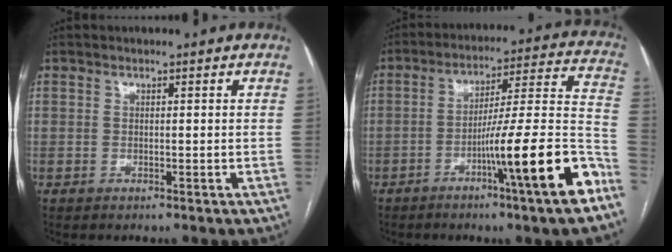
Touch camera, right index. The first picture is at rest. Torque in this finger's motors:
{"motor_torque": [2.03, -0.11, 1.05, 0.21]}